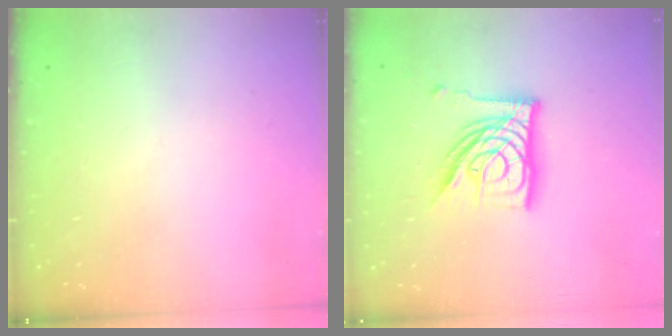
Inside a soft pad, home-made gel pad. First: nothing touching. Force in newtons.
{"total": 16.2, "press": 16.2, "slide": 1.3}